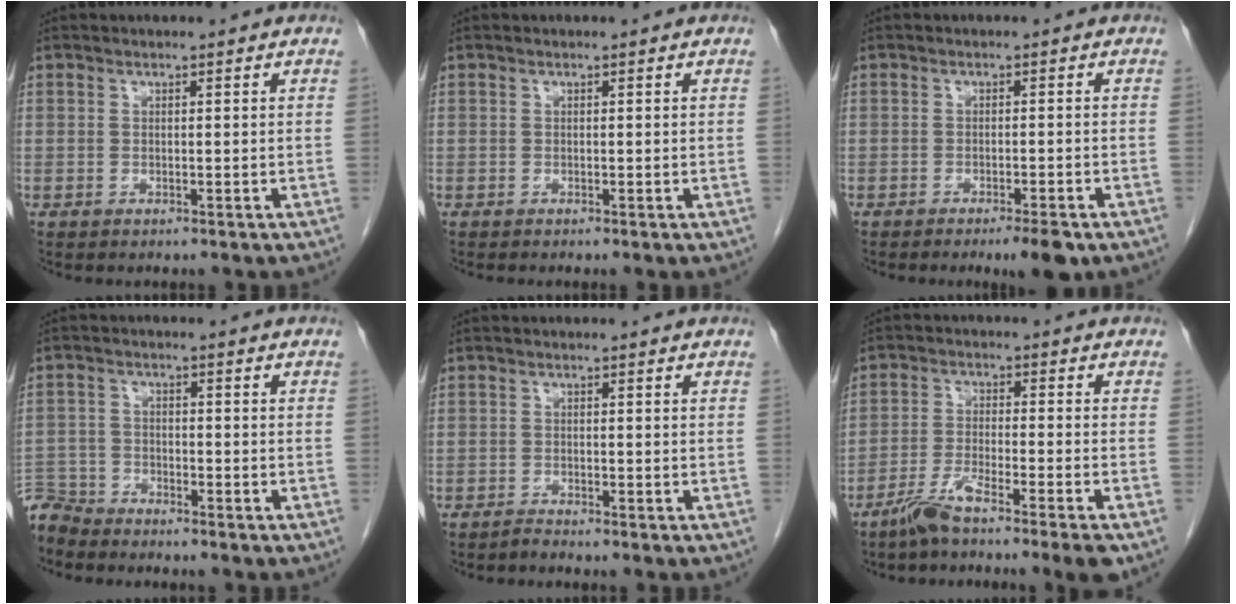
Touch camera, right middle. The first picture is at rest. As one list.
[{"total": 0.0}, {"total": 3.8, "force": [-2.5, 0.5, 2.7], "torque": [-0.035, -0.005, -0.033]}, {"total": 6.4, "force": [-6.2, 1.5, 0.0], "torque": [-0.004, -0.004, -0.122]}, {"total": 1.0, "force": [-0.9, -0.2, 0.0], "torque": [-0.003, -0.006, -0.017]}, {"total": 8.0, "force": [-5.8, -0.4, 5.5], "torque": [-0.098, -0.018, -0.107]}]